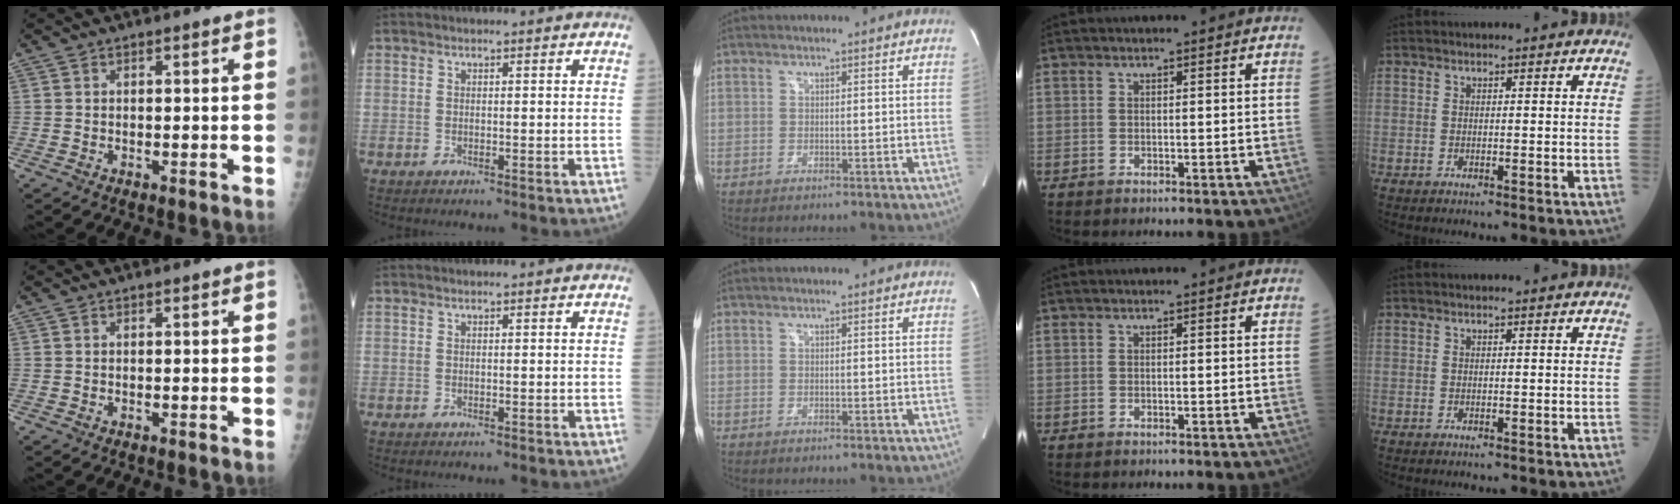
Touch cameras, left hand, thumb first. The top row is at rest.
{}